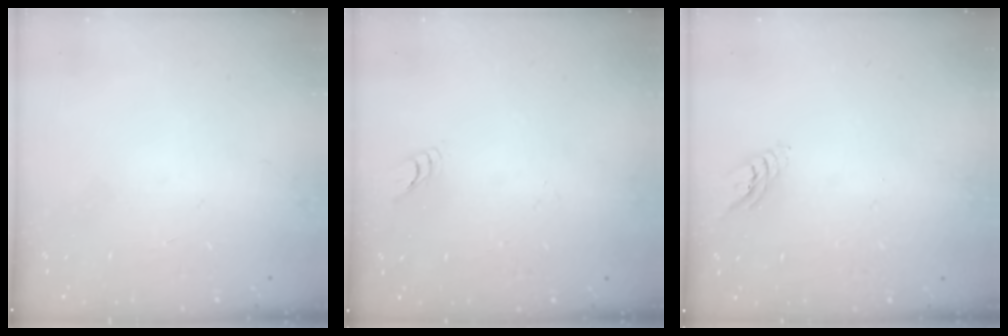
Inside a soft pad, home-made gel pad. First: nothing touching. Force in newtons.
{"total": 2.8, "press": 2.8, "slide": 0.2}
{"total": 4.4, "press": 4.4, "slide": 0.2}